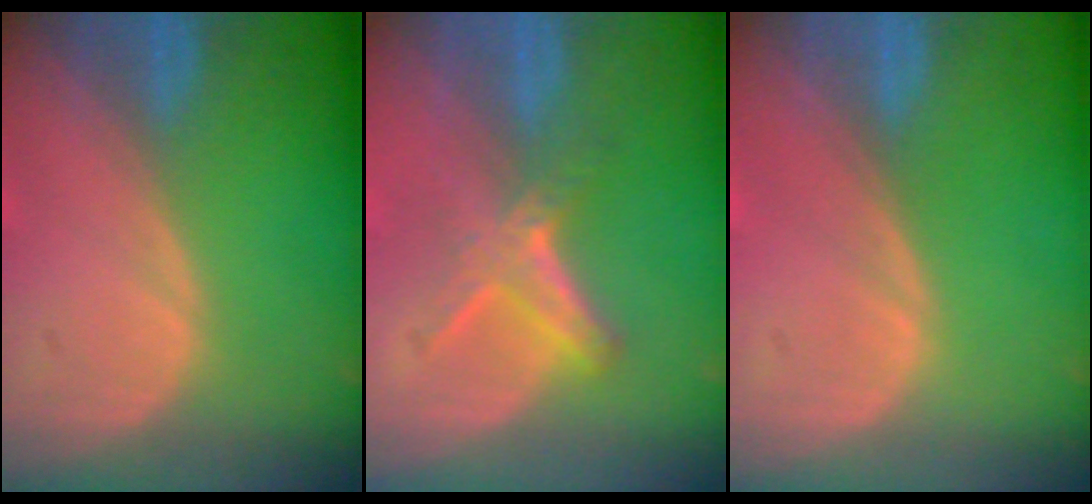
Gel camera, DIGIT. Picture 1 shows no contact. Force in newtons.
{"total": 5.0, "press": 4.7, "slide": 1.5}
{"total": 0.0}